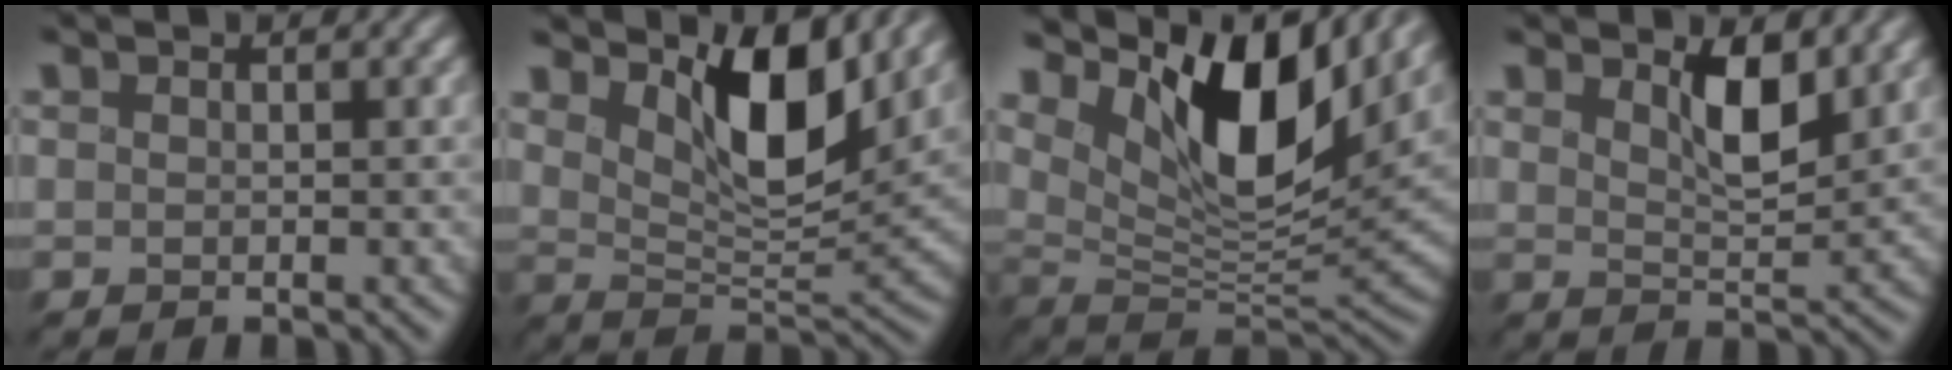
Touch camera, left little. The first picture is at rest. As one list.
[{"total": 6.9, "force": [3.6, 2.6, 5.3], "torque": [-0.091, -0.012, 0.052]}, {"total": 11.6, "force": [5.9, 4.9, 8.7], "torque": [-0.148, -0.002, 0.103]}, {"total": 3.6, "force": [1.8, 1.2, 3.0], "torque": [-0.055, -0.006, 0.026]}]